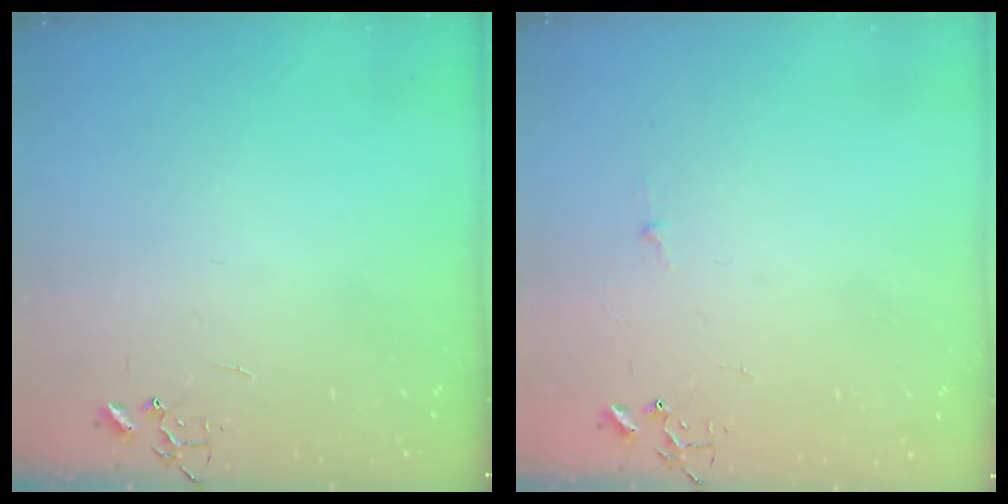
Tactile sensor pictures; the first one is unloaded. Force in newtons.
{"total": 2.7, "press": 2.7, "slide": 0.3}